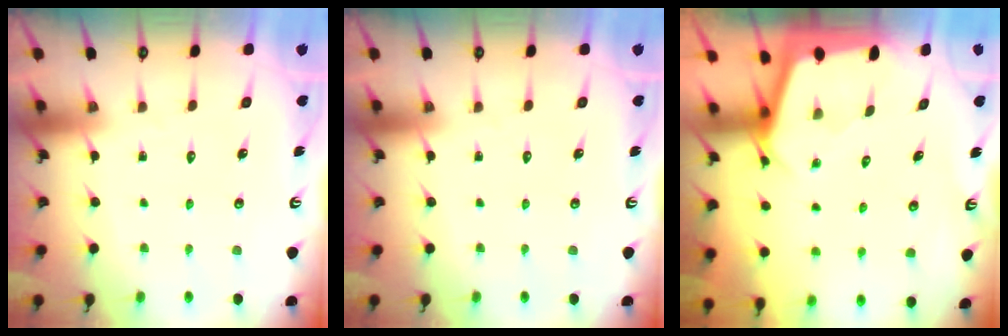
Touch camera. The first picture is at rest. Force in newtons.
{"total": 0.0}
{"total": 2.5, "press": 2.5, "slide": 0.3}